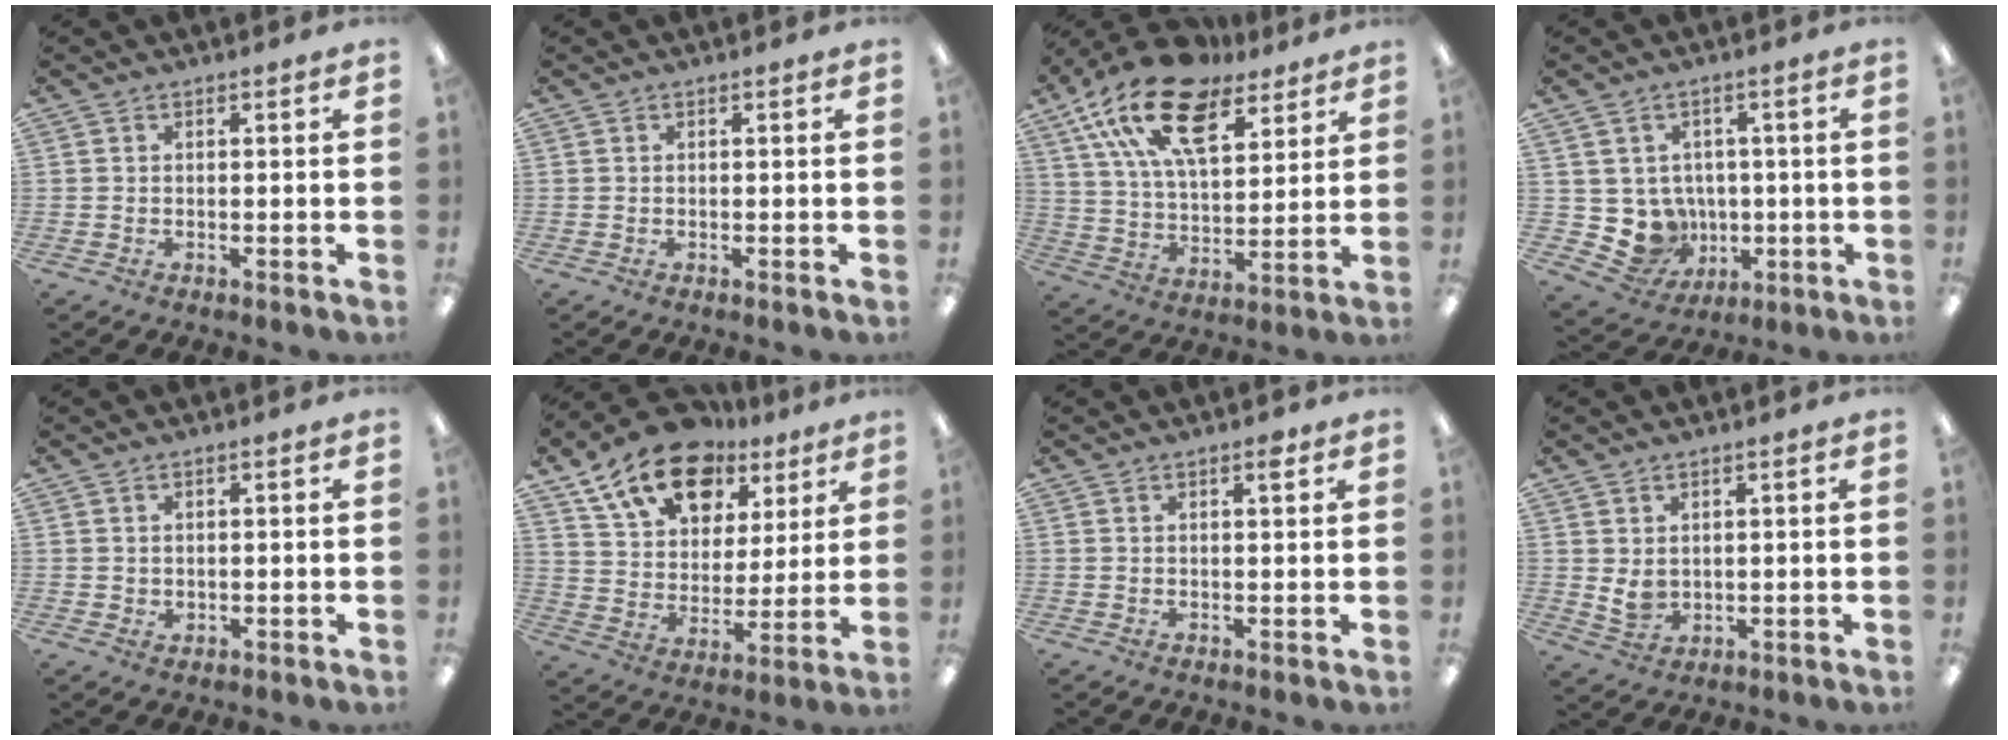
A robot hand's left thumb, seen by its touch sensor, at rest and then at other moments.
{"total": 0.0}
{"total": 21.0, "force": [13.4, 9.9, 12.8], "torque": [-0.234, -0.062, 0.241]}
{"total": 7.8, "force": [0.5, 7.7, 1.3], "torque": [-0.056, -0.018, 0.022]}
{"total": 1.2, "force": [0.8, 0.9, 0.1], "torque": [0.005, -0.001, 0.012]}
{"total": 17.3, "force": [11.0, 10.5, 8.1], "torque": [-0.142, -0.055, 0.201]}
{"total": 2.2, "force": [1.5, 0.6, 1.5], "torque": [-0.016, -0.005, 0.022]}
{"total": 3.8, "force": [1.5, 2.8, 2.1], "torque": [-0.033, -0.013, 0.025]}